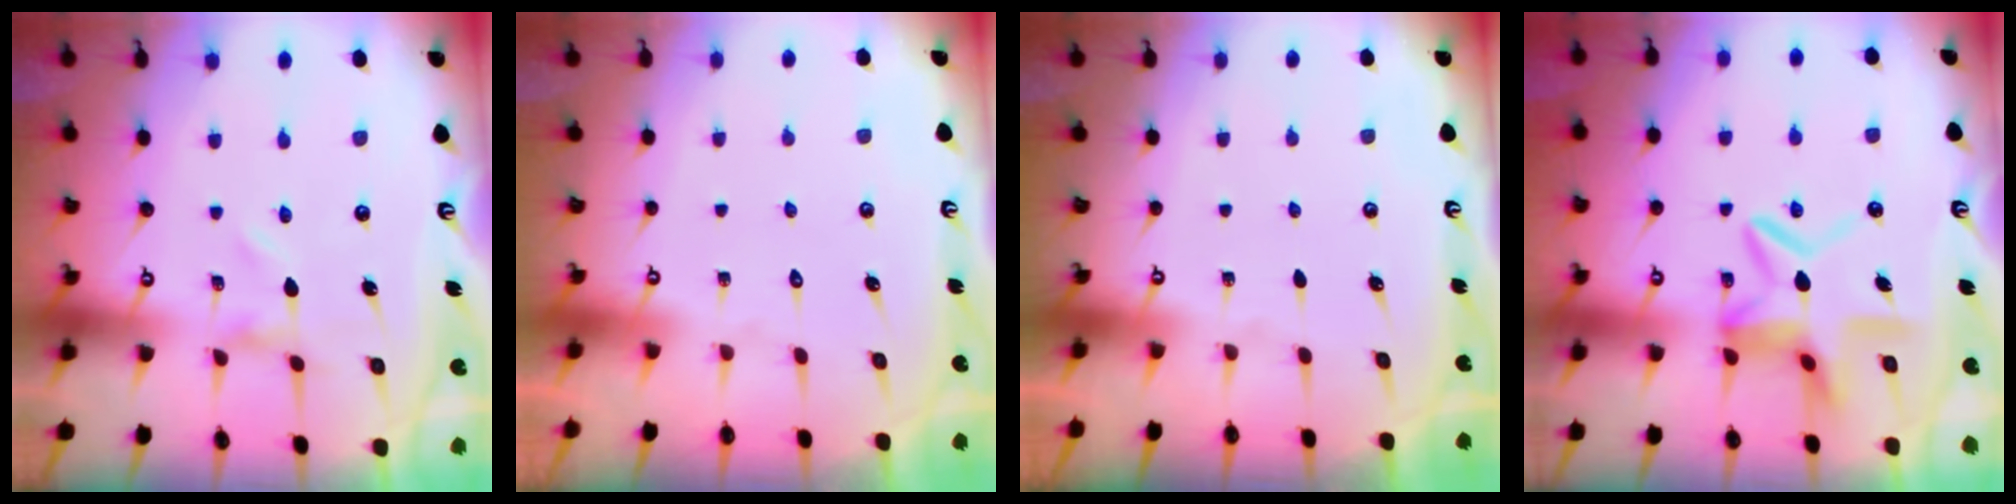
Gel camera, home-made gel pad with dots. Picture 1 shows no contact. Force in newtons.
{"total": 1.6, "press": 1.5, "slide": 0.1}
{"total": 0.0}
{"total": 10.7, "press": 10.6, "slide": 1.1}